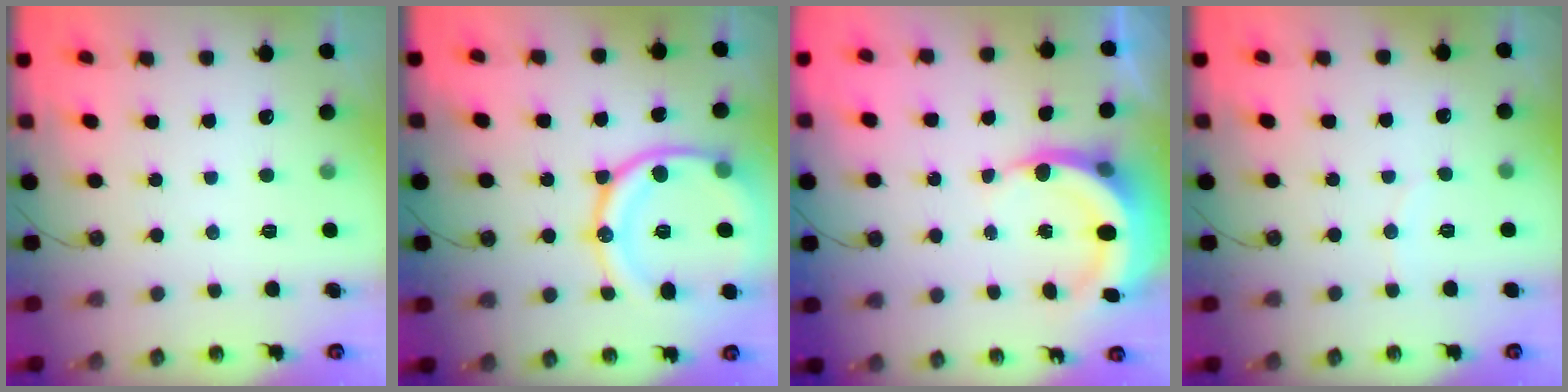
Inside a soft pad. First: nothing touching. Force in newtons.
{"total": 20.0, "press": 19.9, "slide": 2.0}
{"total": 6.5, "press": 6.4, "slide": 0.9}
{"total": 2.4, "press": 2.4, "slide": 0.2}